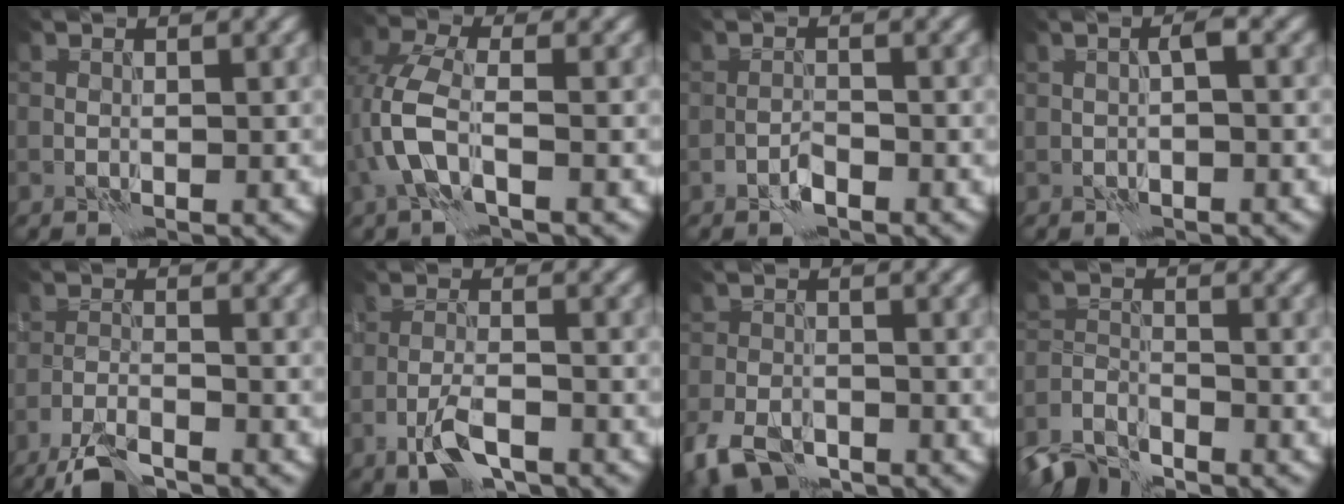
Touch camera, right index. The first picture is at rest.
{"total": 4.2, "force": [-1.1, 1.7, 3.7], "torque": [-0.091, 0.012, -0.028]}
{"total": 1.3, "force": [-1.0, 0.4, 0.7], "torque": [-0.015, 0.003, -0.021]}
{"total": 1.2, "force": [-0.1, 0.1, 1.1], "torque": [-0.021, 0.008, -0.004]}
{"total": 4.4, "force": [-3.6, 0.8, 2.3], "torque": [-0.049, -0.007, -0.076]}
{"total": 4.0, "force": [-2.3, 1.5, 2.9], "torque": [-0.061, -0.001, -0.048]}
{"total": 4.7, "force": [-3.0, 2.6, 2.5], "torque": [-0.051, -0.006, -0.064]}
{"total": 4.5, "force": [-4.0, 1.5, 1.5], "torque": [-0.028, -0.008, -0.087]}